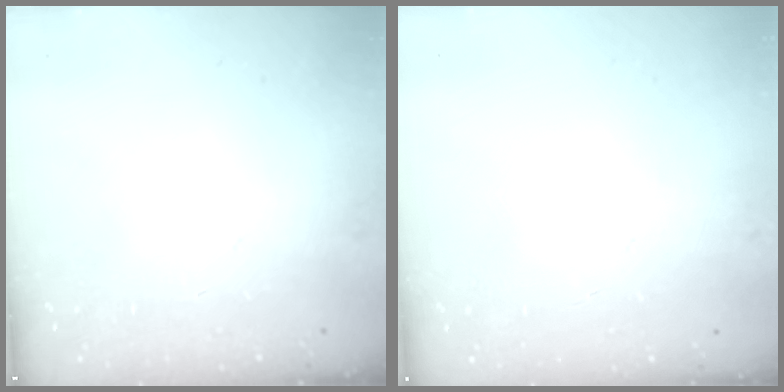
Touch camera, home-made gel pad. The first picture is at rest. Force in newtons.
{"total": 0.0}